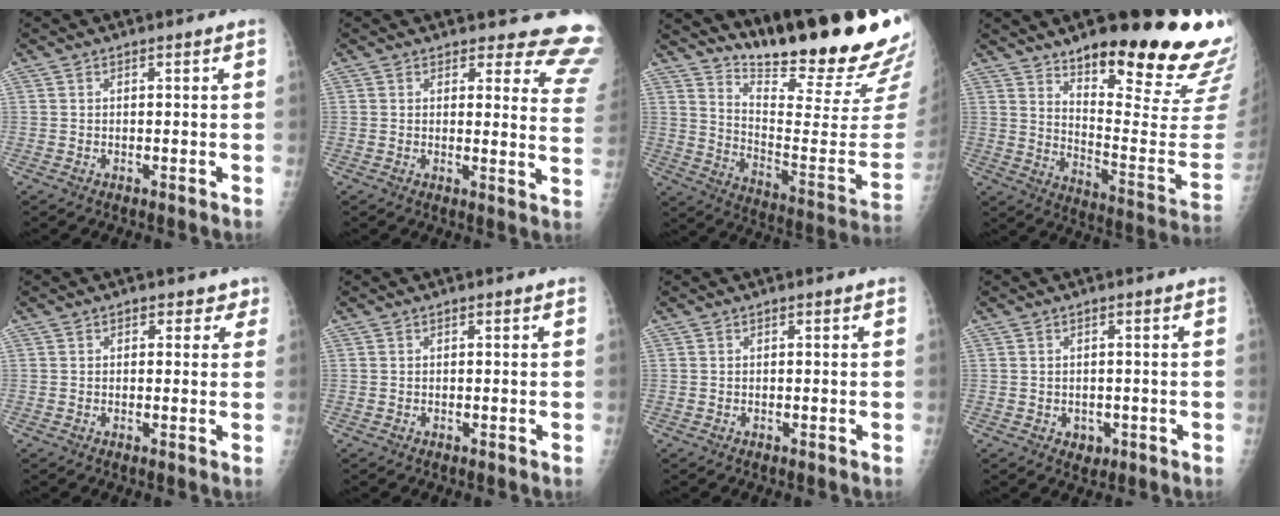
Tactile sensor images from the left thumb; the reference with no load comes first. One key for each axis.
{"total": 12.9, "fx": 12.4, "fy": 3.3, "fz": 1.3, "tx": 0.041, "ty": -0.123, "tz": 0.095}
{"total": 24.8, "fx": 20.6, "fy": 2.8, "fz": 13.6, "tx": -0.182, "ty": -0.165, "tz": 0.304}
{"total": 26.0, "fx": 18.0, "fy": 6.3, "fz": 17.7, "tx": -0.211, "ty": -0.108, "tz": 0.255}
{"total": 2.5, "fx": 1.3, "fy": 1.9, "fz": 0.9, "tx": 0.021, "ty": -0.002, "tz": 0.009}
{"total": 0.0}
{"total": 0.0}
{"total": 2.4, "fx": -0.7, "fy": 2.0, "fz": 1.1, "tx": -0.005, "ty": 0.001, "tz": -0.001}